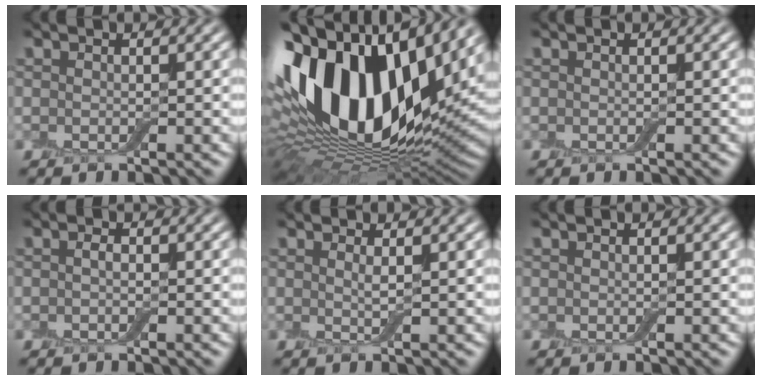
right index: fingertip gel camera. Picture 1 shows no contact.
{"total": 18.1, "force": [3.8, 11.4, 13.6], "torque": [-0.273, 0.028, 0.053]}
{"total": 0.0}
{"total": 0.6, "force": [-0.1, 0.3, 0.5], "torque": [-0.010, 0.002, -0.001]}
{"total": 0.7, "force": [0.4, 0.2, 0.6], "torque": [-0.011, -0.002, 0.005]}
{"total": 0.0}